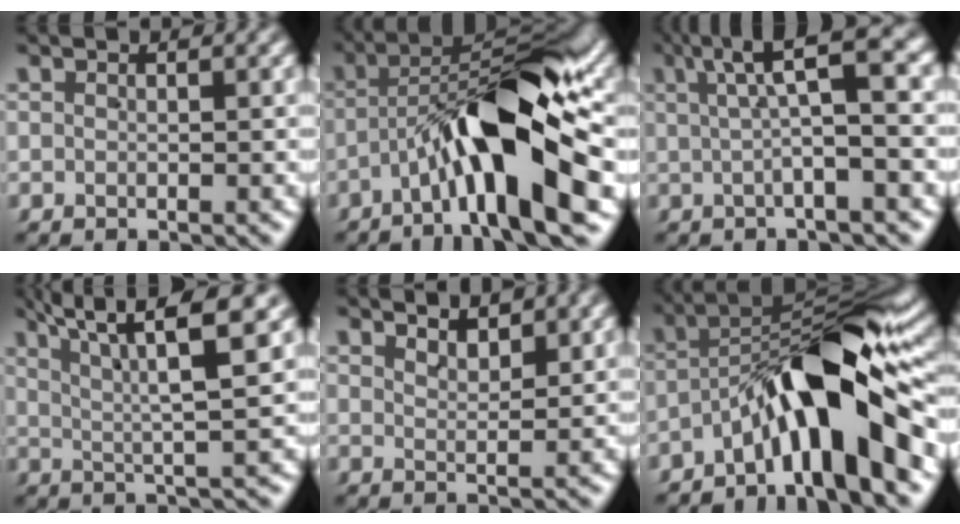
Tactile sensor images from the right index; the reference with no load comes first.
{"total": 10.8, "force": [-2.3, 3.0, 10.1], "torque": [-0.153, 0.000, -0.036]}
{"total": 5.6, "force": [2.0, 0.4, 5.2], "torque": [-0.067, 0.024, 0.025]}
{"total": 6.2, "force": [3.9, 0.6, 4.8], "torque": [-0.075, 0.006, 0.061]}
{"total": 2.6, "force": [2.5, 0.0, 0.7], "torque": [-0.008, -0.006, 0.046]}
{"total": 10.8, "force": [-2.2, 3.3, 10.0], "torque": [-0.152, 0.004, -0.031]}